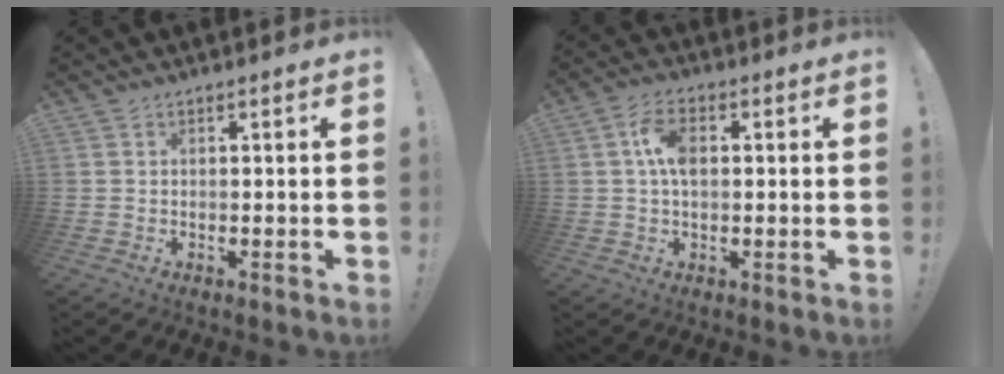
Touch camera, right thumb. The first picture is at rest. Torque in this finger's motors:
{"motor_torque": [0.10, -0.02, 0.96, -0.09, 0.03]}